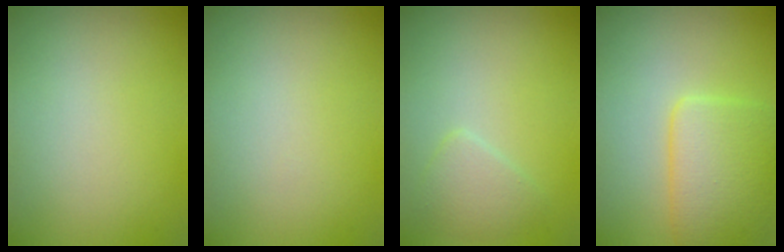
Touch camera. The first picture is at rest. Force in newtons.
{"total": 0.0}
{"total": 2.0, "press": 2.0, "slide": 0.1}
{"total": 4.7, "press": 4.7, "slide": 0.2}